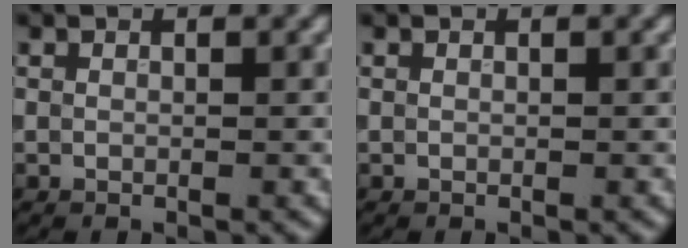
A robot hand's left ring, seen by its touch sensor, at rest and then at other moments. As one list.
[{"total": 0.0}]